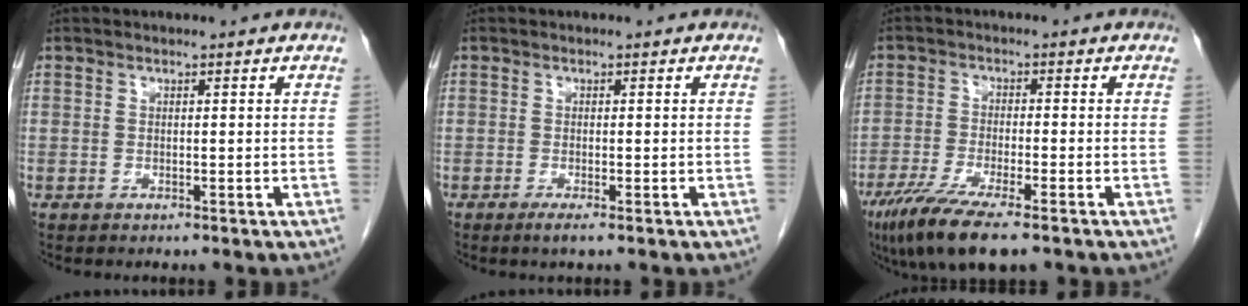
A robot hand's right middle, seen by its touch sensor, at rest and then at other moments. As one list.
[{"total": 0.9, "force": [-0.5, -0.2, 0.7], "torque": [-0.014, -0.003, -0.011]}, {"total": 10.0, "force": [-6.9, 1.4, 7.2], "torque": [-0.126, -0.024, -0.114]}]